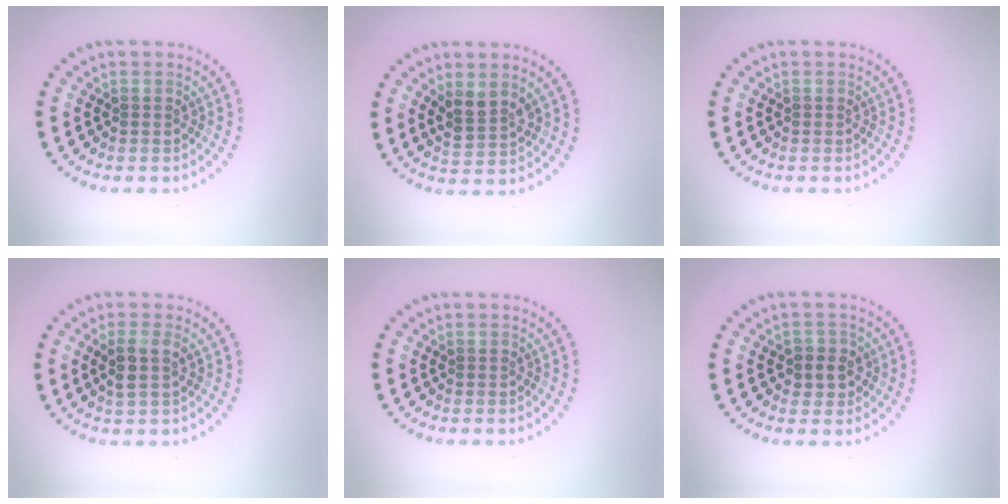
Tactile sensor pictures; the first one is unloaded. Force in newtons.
{"total": 2.6, "press": 2.4, "slide": 0.9}
{"total": 0.0}
{"total": 2.0, "press": 1.8, "slide": 0.7}
{"total": 0.0}
{"total": 2.3, "press": 2.2, "slide": 0.8}